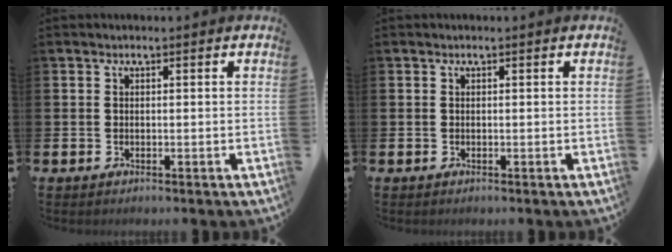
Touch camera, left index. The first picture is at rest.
{"total": 0.0}